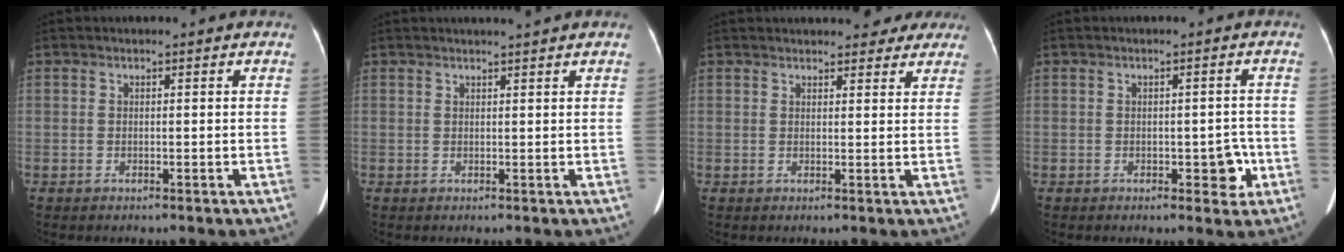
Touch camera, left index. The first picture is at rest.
{"total": 2.5, "force": [2.2, -0.6, 1.0], "torque": [-0.012, 0.005, 0.030]}
{"total": 10.4, "force": [9.3, 3.3, 3.4], "torque": [-0.022, 0.019, 0.104]}
{"total": 3.4, "force": [-1.2, 1.8, 2.6], "torque": [-0.023, 0.010, -0.011]}